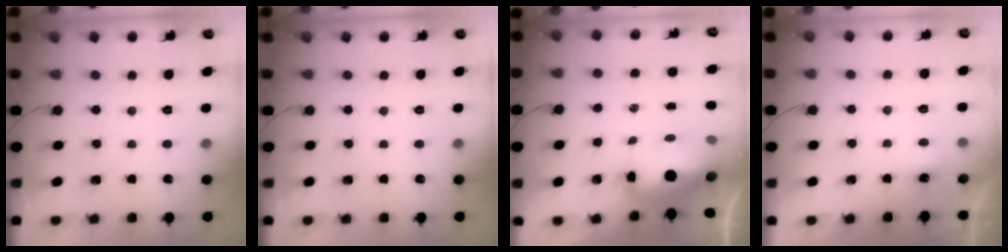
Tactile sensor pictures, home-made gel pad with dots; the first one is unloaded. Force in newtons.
{"total": 0.0}
{"total": 11.1, "press": 10.8, "slide": 2.6}
{"total": 2.3, "press": 2.2, "slide": 0.6}